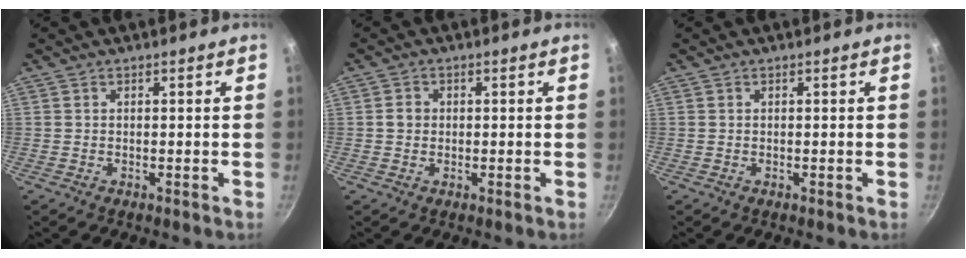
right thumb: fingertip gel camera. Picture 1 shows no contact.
{"total": 2.0, "force": [0.0, 1.8, 0.9], "torque": [-0.006, 0.007, -0.002]}
{"total": 0.0}